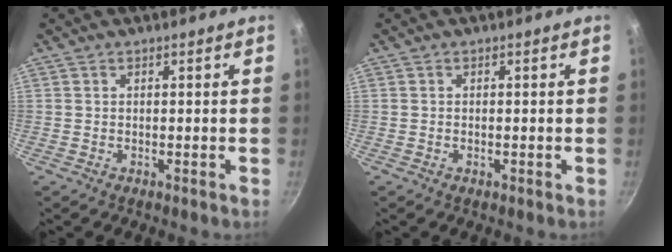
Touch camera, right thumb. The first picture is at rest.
{"total": 0.6, "force": [-0.2, 0.3, 0.4], "torque": [-0.007, 0.002, -0.003]}